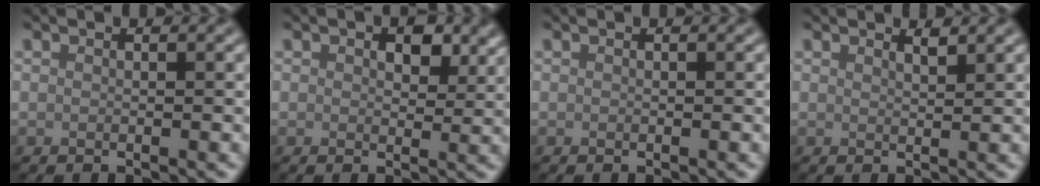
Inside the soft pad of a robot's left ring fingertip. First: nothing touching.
{"total": 3.0, "force": [1.3, 1.7, 2.1], "torque": [-0.030, -0.004, 0.018]}
{"total": 0.0}
{"total": 1.0, "force": [0.9, 0.1, 0.4], "torque": [-0.003, -0.001, 0.015]}